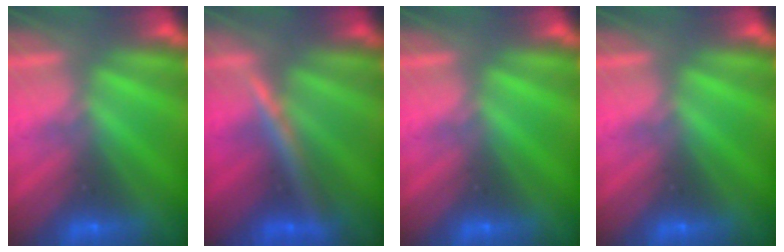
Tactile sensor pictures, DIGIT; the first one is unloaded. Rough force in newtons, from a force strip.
{"total": 2.4}
{"total": 0.0}
{"total": 0.0}